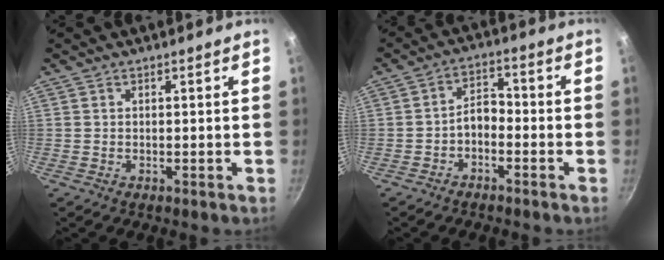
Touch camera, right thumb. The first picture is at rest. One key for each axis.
{"total": 4.8, "fx": -1.8, "fy": 3.0, "fz": 3.2, "tx": -0.042, "ty": 0.031, "tz": -0.041}